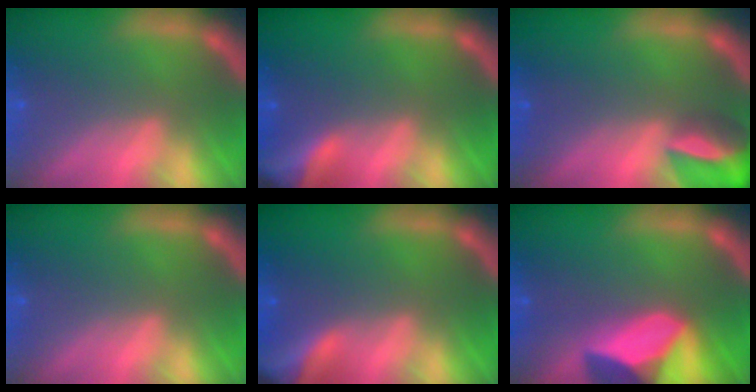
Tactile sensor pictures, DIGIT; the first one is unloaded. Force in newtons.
{"total": 6.5}
{"total": 6.4}
{"total": 0.0}
{"total": 7.4}
{"total": 9.4}